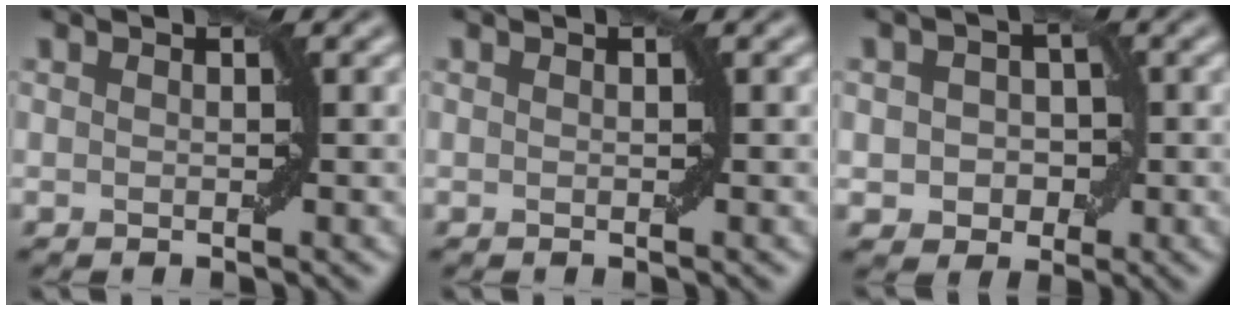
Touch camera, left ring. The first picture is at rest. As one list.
[{"total": 0.0}, {"total": 2.9, "force": [-0.3, 2.5, 1.5], "torque": [-0.015, -0.002, -0.007]}]